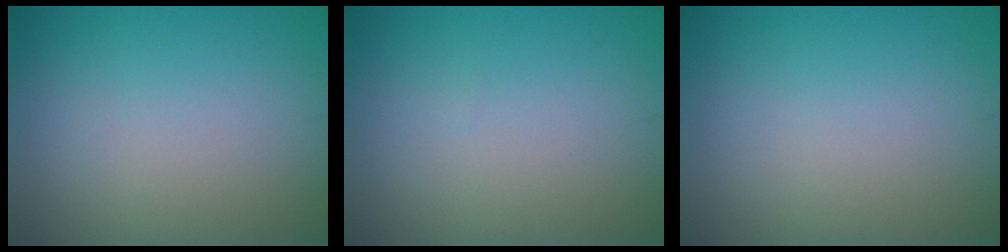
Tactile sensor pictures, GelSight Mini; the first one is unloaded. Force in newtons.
{"total": 0.0}
{"total": 0.0}